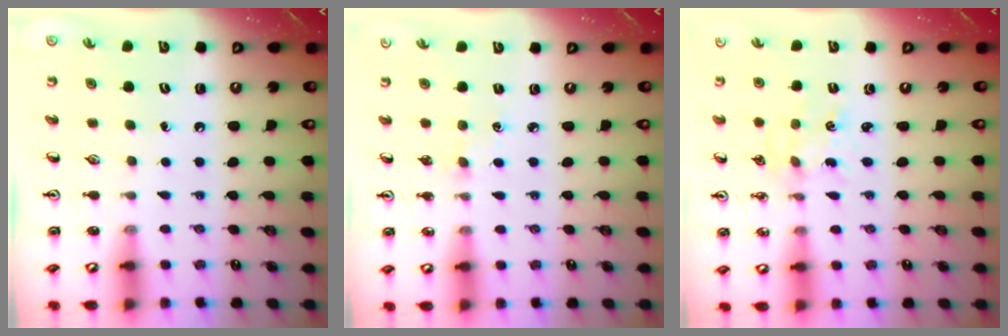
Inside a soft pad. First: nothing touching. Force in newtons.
{"total": 2.0, "press": 2.0, "slide": 0.3}
{"total": 2.3, "press": 2.3, "slide": 0.3}